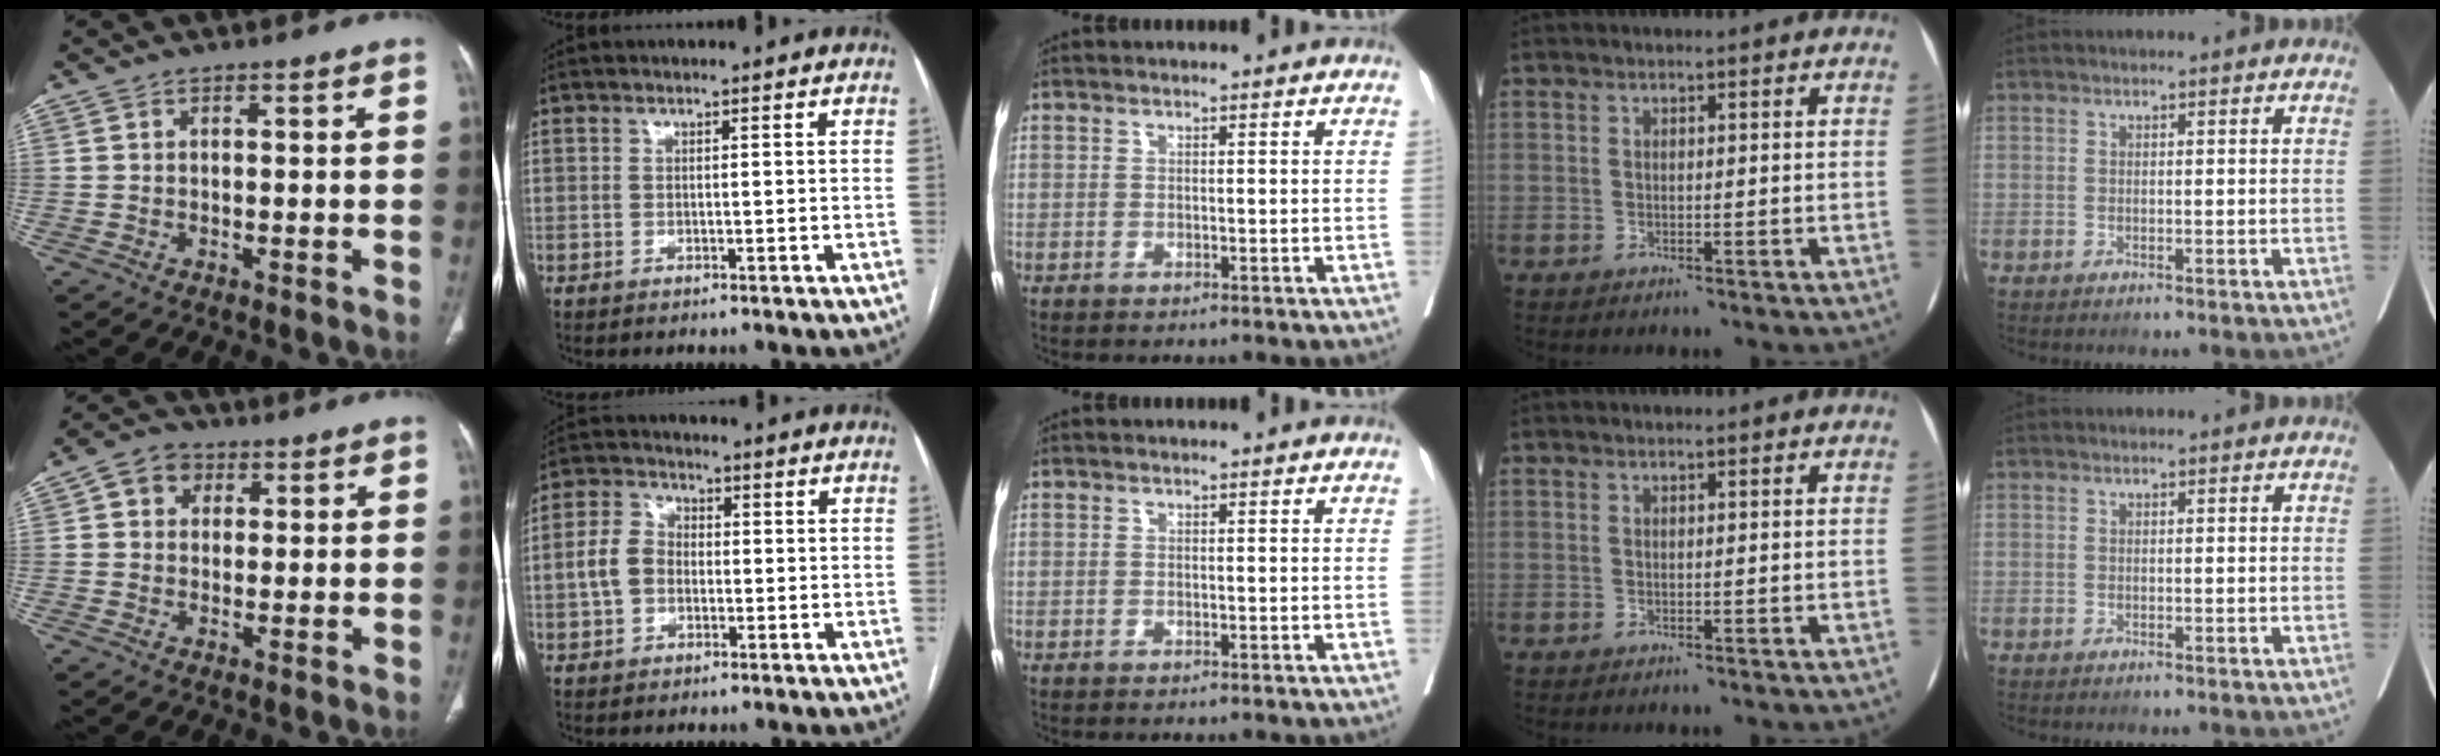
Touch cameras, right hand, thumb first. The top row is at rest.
{"thumb": {"total": 5.2, "force": [1.6, 4.4, 2.2], "torque": [-0.013, 0.003, 0.021]}, "index": {"total": 5.7, "force": [-0.7, 4.4, 3.5], "torque": [-0.086, 0.024, -0.016]}}